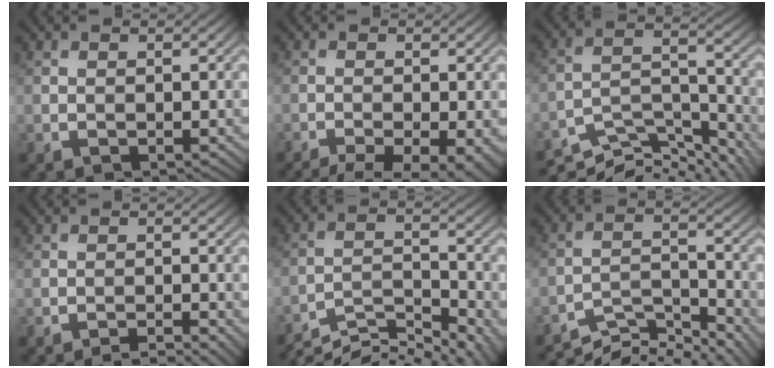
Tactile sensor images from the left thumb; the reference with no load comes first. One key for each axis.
{"total": 8.7, "fx": -6.3, "fy": 2.3, "fz": 5.5, "tx": -0.094, "ty": -0.026, "tz": -0.081}
{"total": 9.9, "fx": -8.1, "fy": 2.5, "fz": 5.1, "tx": -0.102, "ty": -0.004, "tz": -0.143}
{"total": 3.4, "fx": -2.7, "fy": 0.3, "fz": 2.0, "tx": -0.031, "ty": 0.010, "tz": -0.048}
{"total": 10.2, "fx": -8.6, "fy": 2.3, "fz": 5.1, "tx": -0.097, "ty": -0.004, "tz": -0.142}
{"total": 8.5, "fx": -7.2, "fy": 2.2, "fz": 3.9, "tx": -0.073, "ty": 0.000, "tz": -0.129}